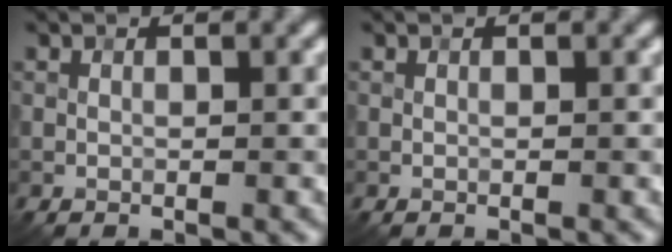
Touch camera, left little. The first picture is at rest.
{"total": 0.0}